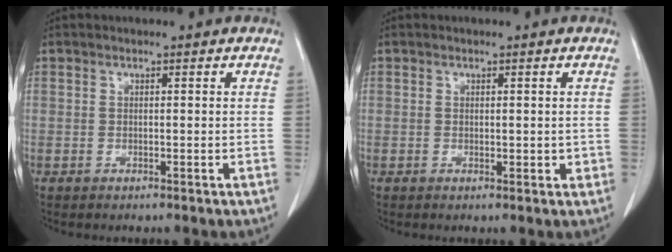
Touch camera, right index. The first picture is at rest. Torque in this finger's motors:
{"motor_torque": [-0.11, 0.18, 0.00, 0.00]}